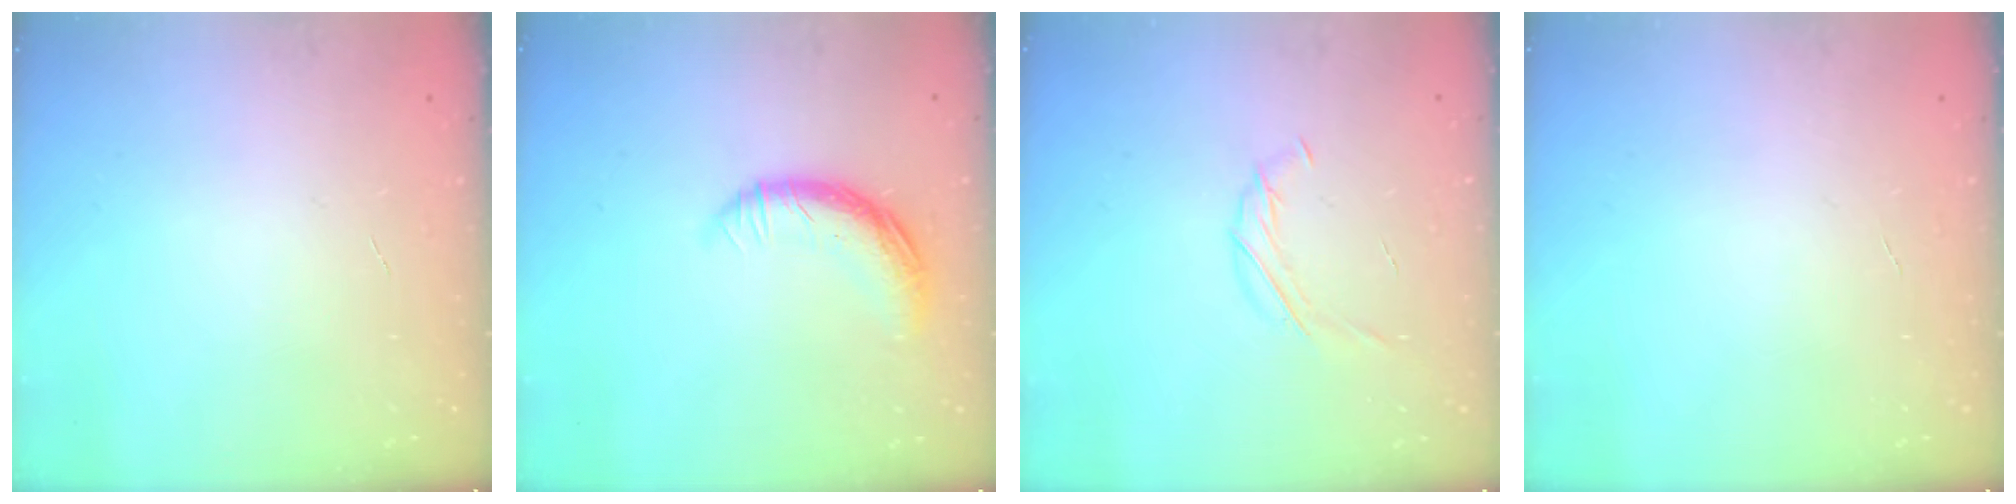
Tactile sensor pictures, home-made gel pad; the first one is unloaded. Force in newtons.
{"total": 10.8, "press": 10.8, "slide": 1.0}
{"total": 7.1, "press": 7.0, "slide": 0.8}
{"total": 0.0}